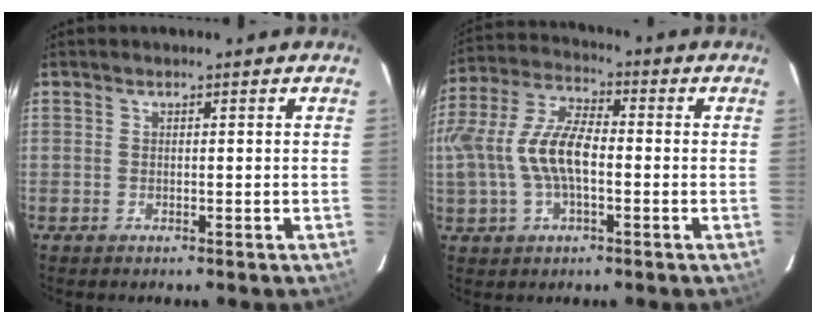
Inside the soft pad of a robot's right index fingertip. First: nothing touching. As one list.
[{"total": 13.2, "force": [-1.7, 6.3, 11.5], "torque": [-0.243, 0.011, -0.032]}]